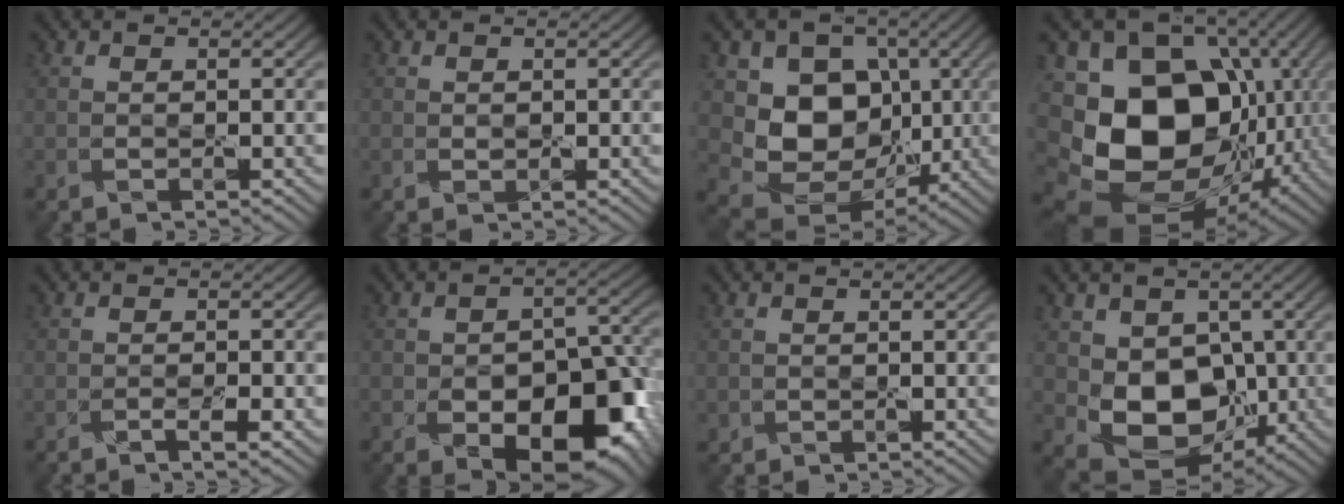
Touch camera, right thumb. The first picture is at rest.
{"total": 0.6, "force": [0.2, 0.5, 0.3], "torque": [-0.008, -0.004, 0.005]}
{"total": 10.7, "force": [0.8, 8.7, 6.1], "torque": [-0.126, -0.026, 0.012]}
{"total": 20.2, "force": [-2.8, 15.1, 13.1], "torque": [-0.272, -0.026, -0.030]}
{"total": 2.1, "force": [-1.0, 0.4, 1.7], "torque": [-0.031, 0.001, -0.019]}
{"total": 13.0, "force": [-5.7, 7.5, 9.0], "torque": [-0.124, -0.027, -0.079]}
{"total": 0.6, "force": [-0.2, 0.6, 0.0], "torque": [0.000, -0.008, -0.003]}
{"total": 8.8, "force": [-0.1, 6.7, 5.6], "torque": [-0.115, -0.027, 0.001]}